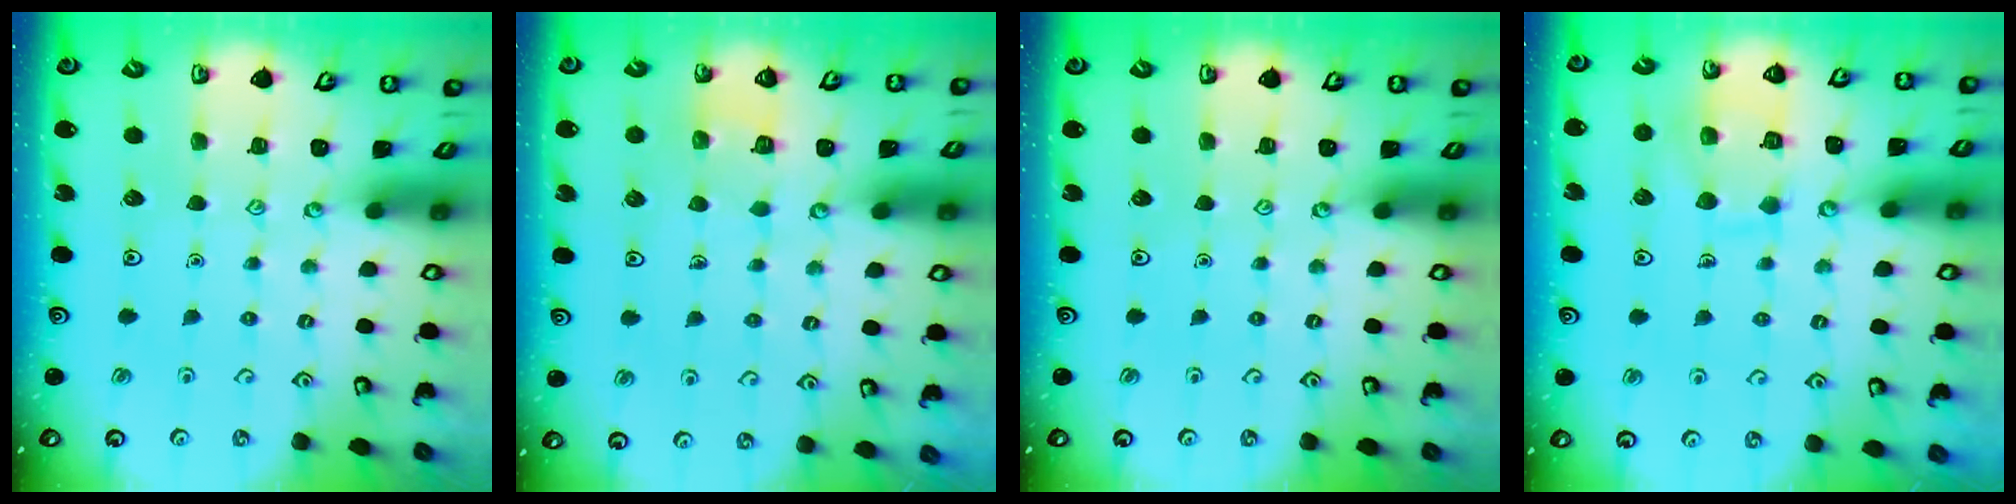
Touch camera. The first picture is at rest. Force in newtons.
{"total": 2.8, "press": 2.8, "slide": 0.1}
{"total": 0.0}
{"total": 11.3, "press": 11.3, "slide": 1.0}